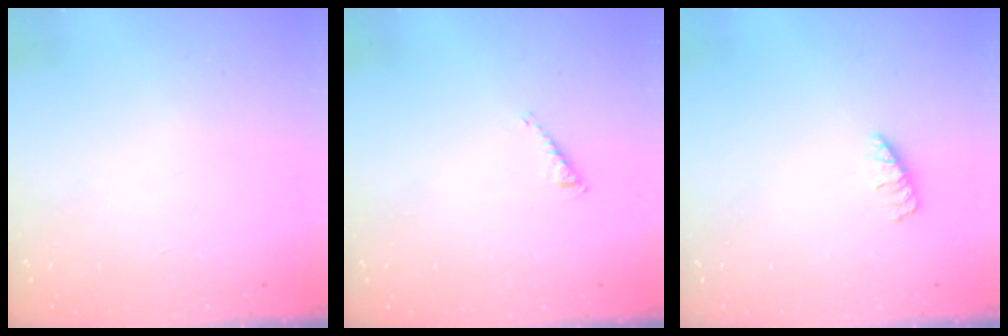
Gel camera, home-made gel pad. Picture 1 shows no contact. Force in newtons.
{"total": 2.9, "press": 2.9, "slide": 0.5}
{"total": 1.2, "press": 1.1, "slide": 0.2}